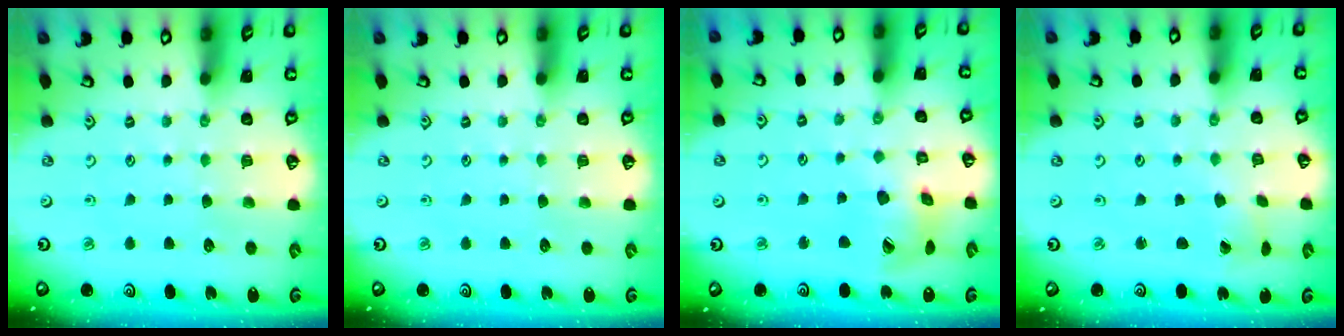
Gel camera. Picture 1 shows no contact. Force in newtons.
{"total": 0.0}
{"total": 12.0, "press": 12.0, "slide": 1.4}
{"total": 1.2, "press": 1.2, "slide": 0.2}